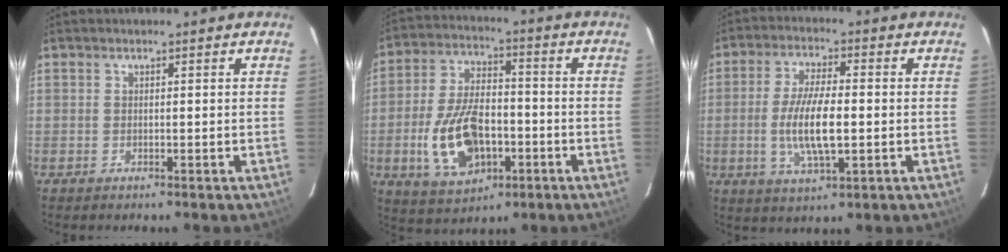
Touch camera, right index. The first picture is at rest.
{"total": 15.2, "force": [-4.4, 8.6, 11.8], "torque": [-0.246, 0.003, -0.064]}
{"total": 10.1, "force": [-1.3, 3.2, 9.5], "torque": [-0.189, -0.006, -0.023]}